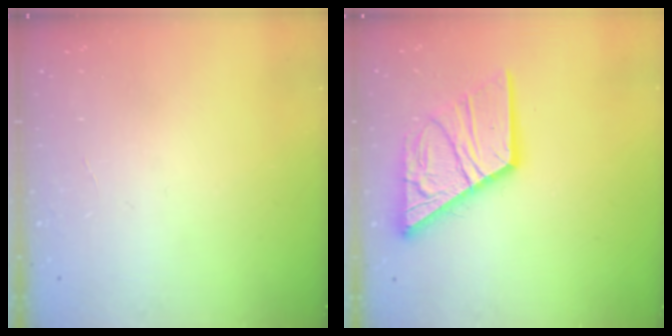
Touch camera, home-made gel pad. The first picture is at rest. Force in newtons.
{"total": 17.9, "press": 17.8, "slide": 1.8}